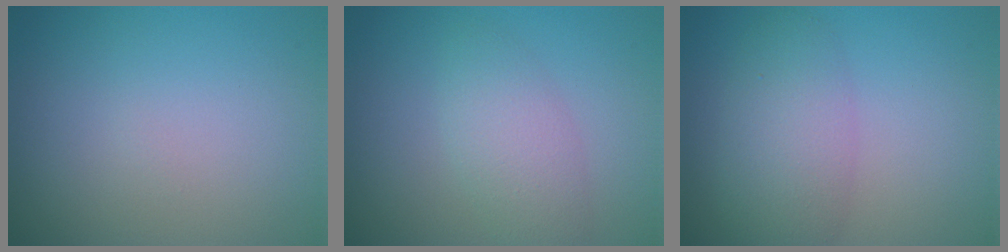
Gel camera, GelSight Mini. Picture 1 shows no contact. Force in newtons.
{"total": 3.2, "press": 3.2, "slide": 0.1}
{"total": 4.3, "press": 4.3, "slide": 0.2}